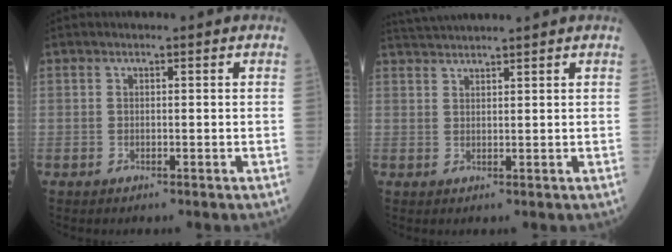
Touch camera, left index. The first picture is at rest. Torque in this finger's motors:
{"motor_torque": [-0.51, -1.35, 0.10, 0.06]}